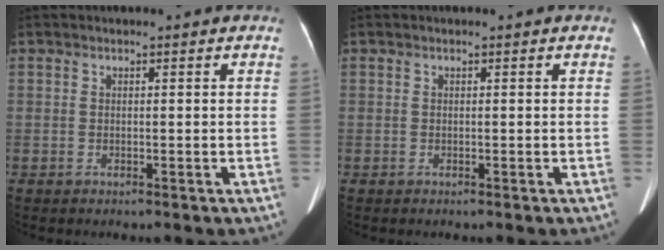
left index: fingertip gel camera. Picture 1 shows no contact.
{"total": 0.0}